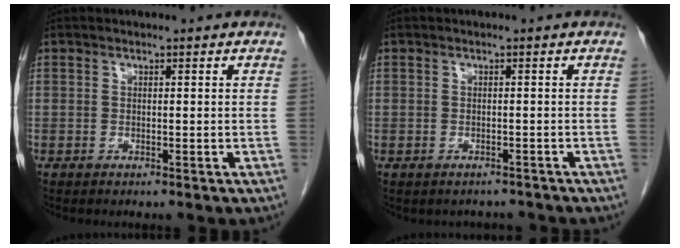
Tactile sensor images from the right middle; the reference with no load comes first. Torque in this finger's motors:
{"motor_torque": [0.14, -0.13, 0.00, 0.00]}